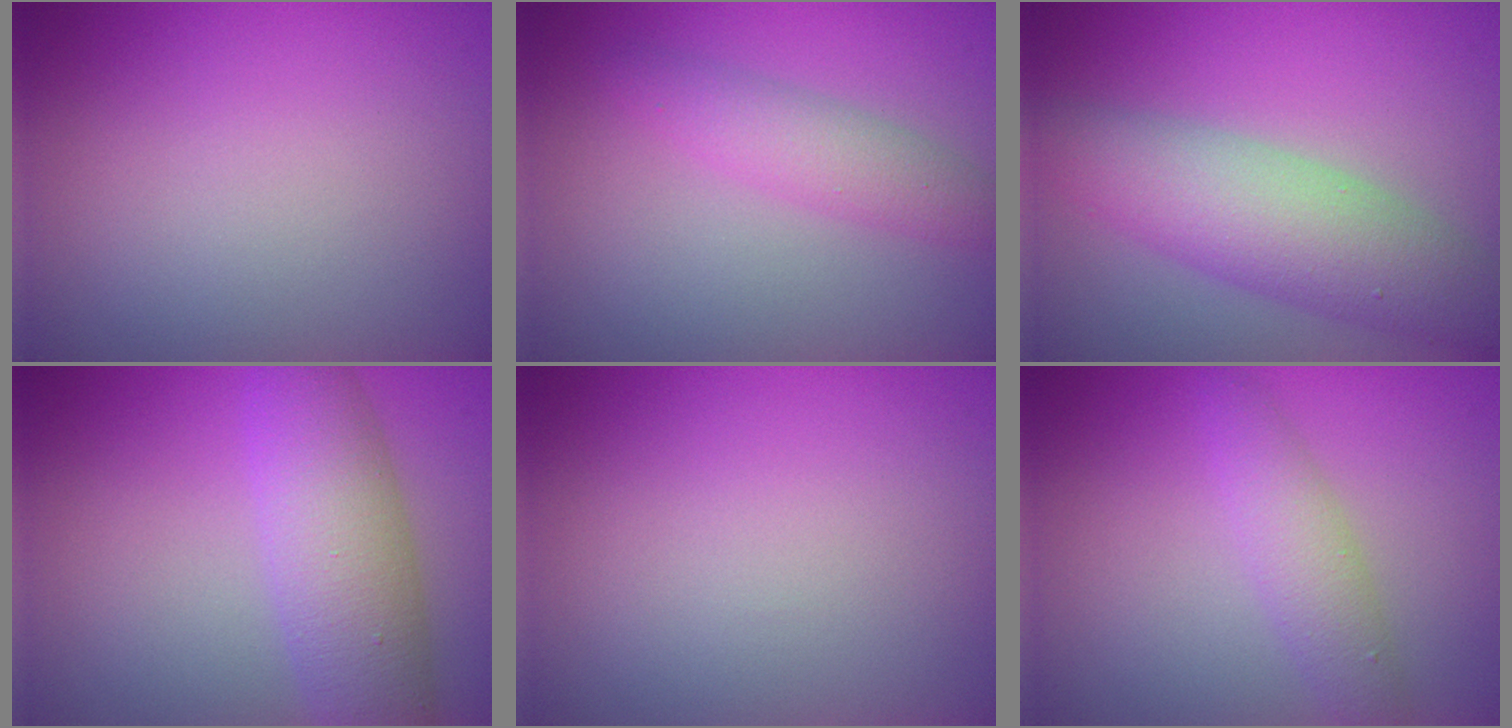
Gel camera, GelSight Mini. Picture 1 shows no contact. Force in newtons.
{"total": 2.9, "press": 2.9, "slide": 0.0}
{"total": 6.8, "press": 6.8, "slide": 0.3}
{"total": 6.8, "press": 6.8, "slide": 0.2}
{"total": 0.0}
{"total": 2.8, "press": 2.8, "slide": 0.1}